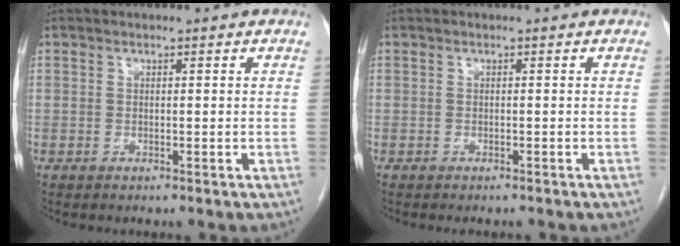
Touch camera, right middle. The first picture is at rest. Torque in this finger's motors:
{"motor_torque": [0.22, -0.07, -0.02, 0.00]}